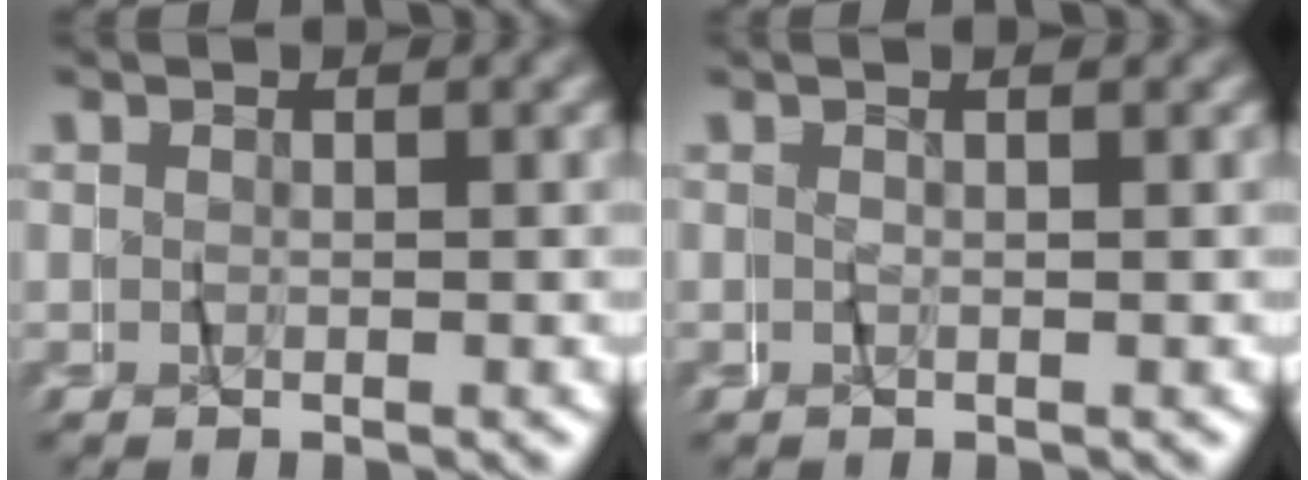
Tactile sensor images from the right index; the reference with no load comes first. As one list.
[{"total": 0.7, "force": [-0.1, -0.7, 0.2], "torque": [-0.011, 0.003, -0.002]}]